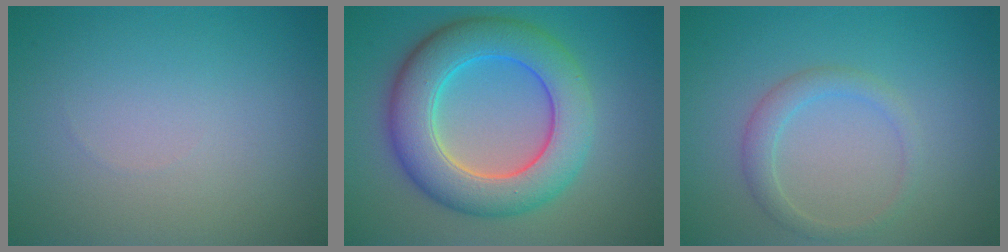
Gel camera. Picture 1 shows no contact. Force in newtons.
{"total": 8.7, "press": 8.7, "slide": 0.3}
{"total": 2.0, "press": 2.0, "slide": 0.1}